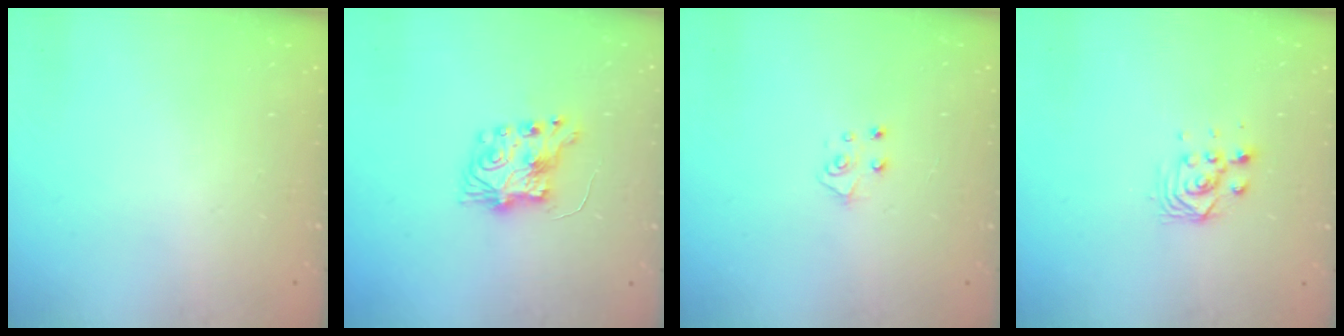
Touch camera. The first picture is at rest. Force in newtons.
{"total": 7.8, "press": 7.7, "slide": 0.4}
{"total": 5.1, "press": 5.1, "slide": 0.5}
{"total": 2.9, "press": 2.8, "slide": 0.8}